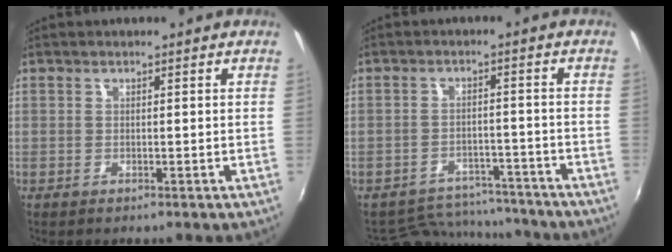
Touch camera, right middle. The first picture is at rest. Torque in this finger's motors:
{"motor_torque": [-0.60, -0.57, -0.26, -0.04]}